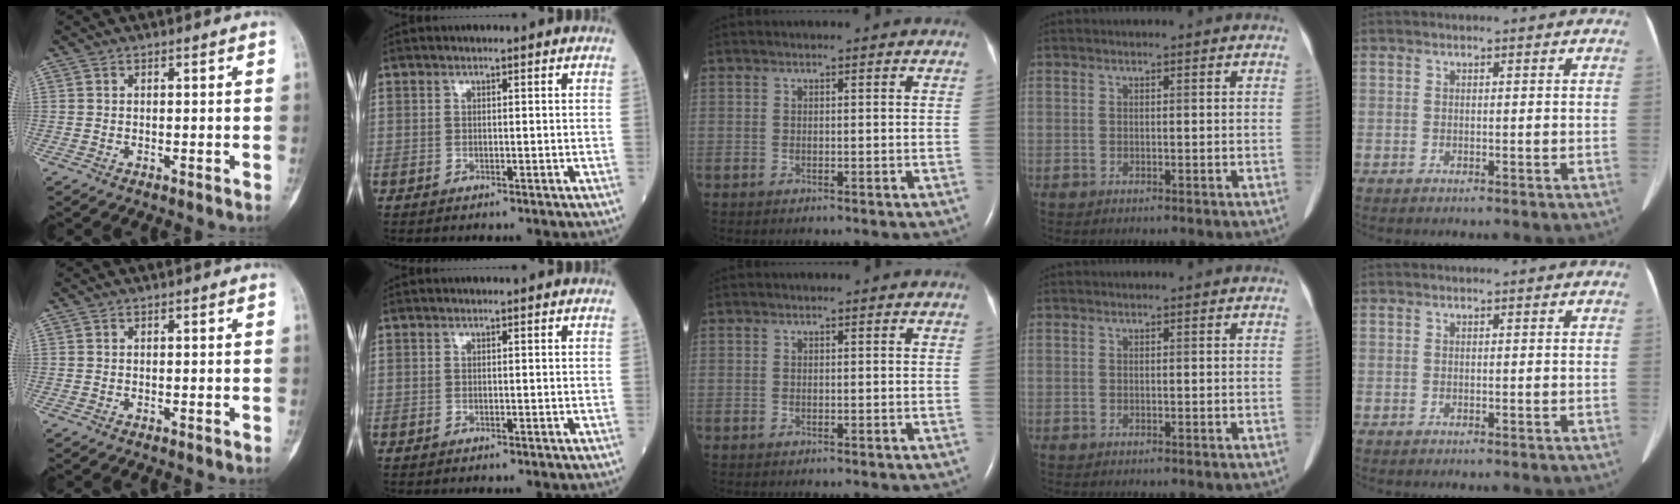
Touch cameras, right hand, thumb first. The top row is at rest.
{}